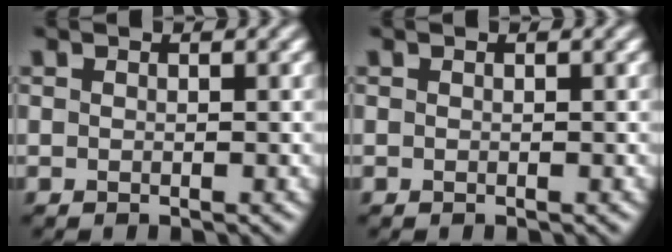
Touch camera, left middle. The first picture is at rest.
{"total": 0.0}